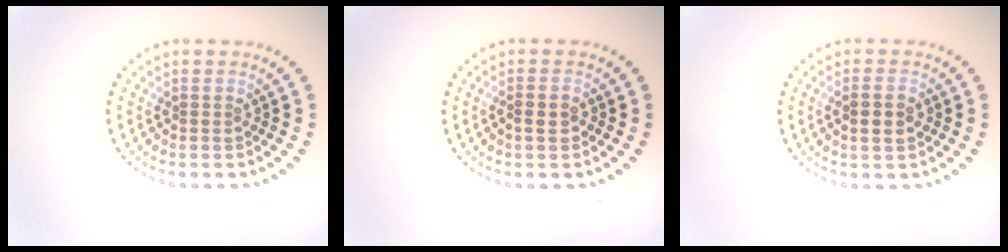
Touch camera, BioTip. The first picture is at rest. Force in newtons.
{"total": 1.1, "press": 1.0, "slide": 0.4}
{"total": 2.3, "press": 2.2, "slide": 0.6}